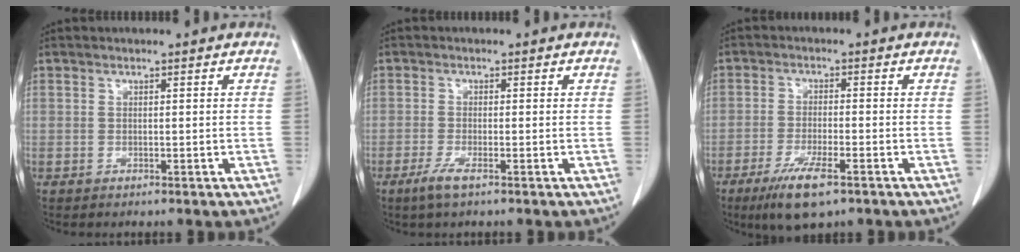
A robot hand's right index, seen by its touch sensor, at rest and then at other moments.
{"total": 2.7, "force": [-1.7, 0.2, 2.2], "torque": [-0.048, -0.007, -0.036]}
{"total": 7.5, "force": [-4.6, 1.3, 5.8], "torque": [-0.112, -0.017, -0.075]}